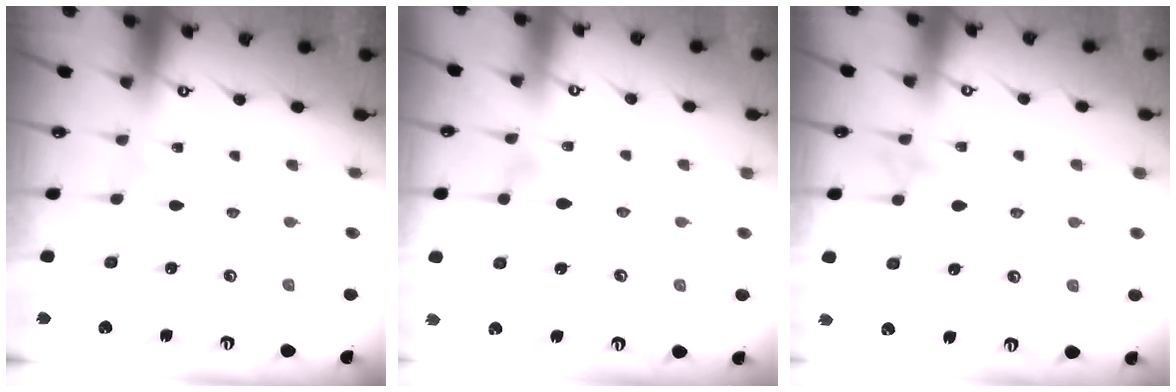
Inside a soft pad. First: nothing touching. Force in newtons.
{"total": 6.6, "press": 6.5, "slide": 0.4}
{"total": 7.6, "press": 7.5, "slide": 0.8}